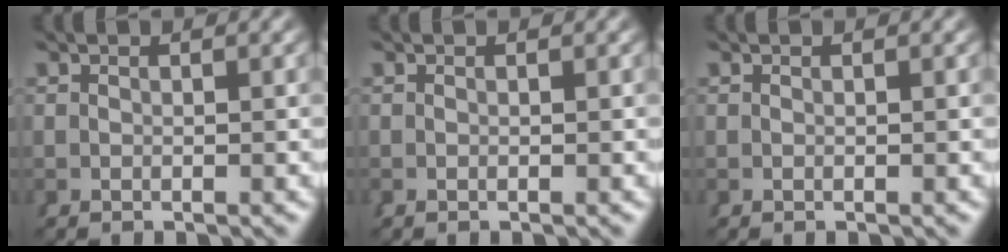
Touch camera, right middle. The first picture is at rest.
{"total": 0.0}
{"total": 0.0}